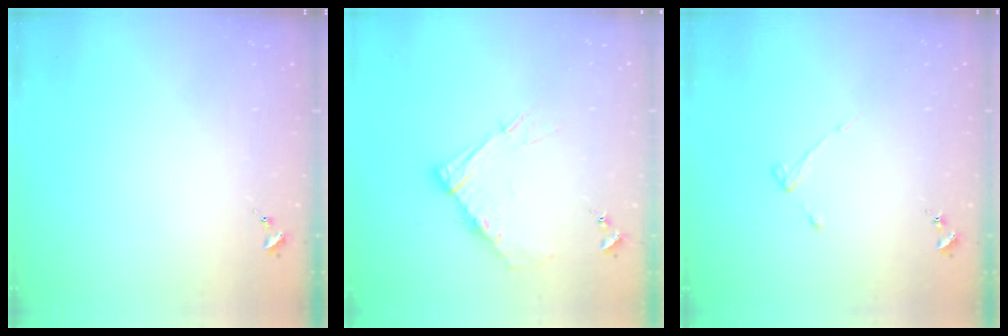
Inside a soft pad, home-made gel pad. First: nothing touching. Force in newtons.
{"total": 10.1, "press": 10.0, "slide": 1.1}
{"total": 3.0, "press": 3.0, "slide": 0.4}